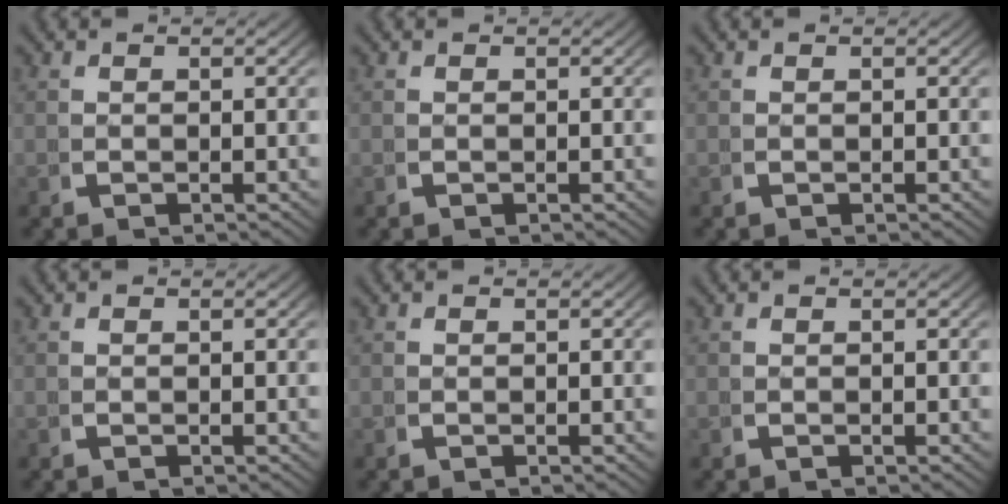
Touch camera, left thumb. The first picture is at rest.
{"total": 0.0}
{"total": 0.0}
{"total": 0.0}
{"total": 0.0}
{"total": 0.0}